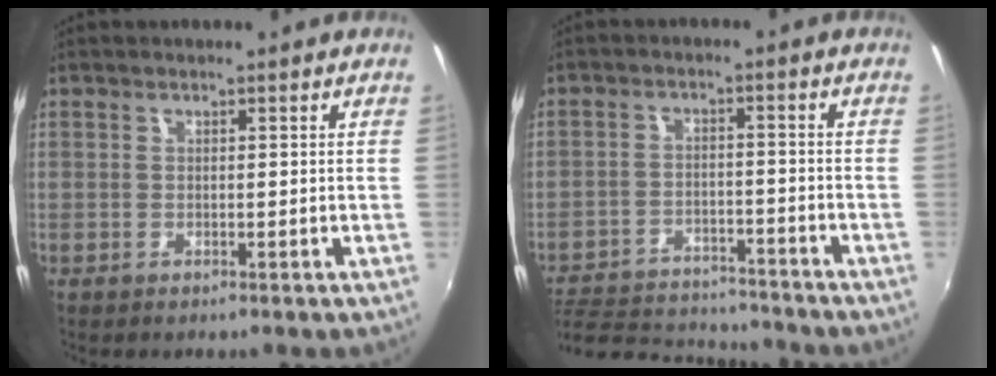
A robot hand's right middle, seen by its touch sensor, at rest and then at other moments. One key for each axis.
{"total": 15.1, "fx": -13.7, "fy": 4.1, "fz": 5.0, "tx": -0.120, "ty": -0.006, "tz": -0.205}